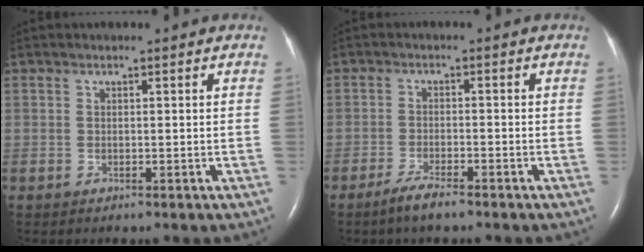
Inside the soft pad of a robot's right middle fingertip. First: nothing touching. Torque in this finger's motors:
{"motor_torque": [0.46, -0.33, 0.04, 0.02]}